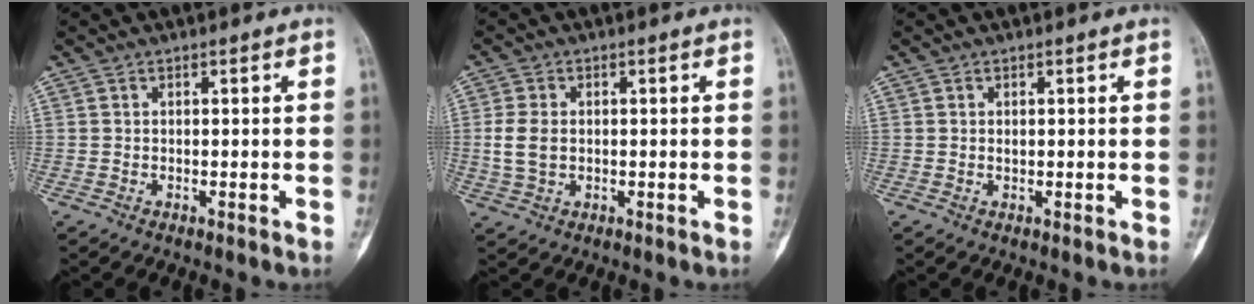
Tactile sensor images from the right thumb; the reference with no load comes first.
{"total": 5.1, "force": [0.1, 3.5, 3.7], "torque": [-0.077, 0.002, 0.003]}
{"total": 0.5, "force": [0.2, 0.4, 0.4], "torque": [-0.003, 0.001, 0.002]}